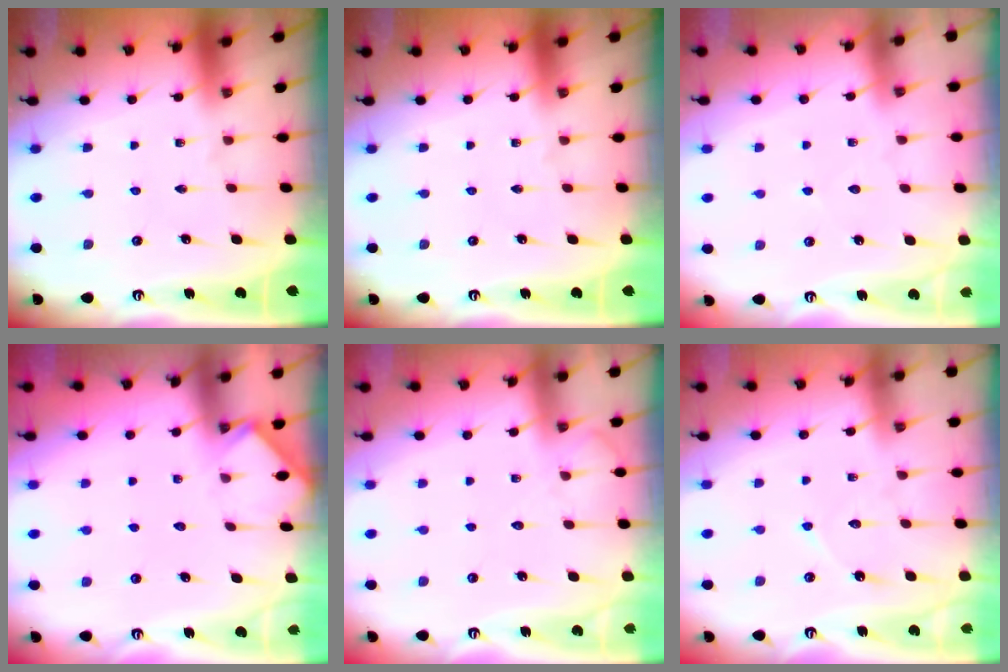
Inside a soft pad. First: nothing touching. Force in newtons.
{"total": 0.0}
{"total": 2.3, "press": 2.3, "slide": 0.3}
{"total": 4.7, "press": 4.6, "slide": 0.5}
{"total": 5.5, "press": 5.5, "slide": 0.6}
{"total": 4.9, "press": 4.9, "slide": 0.6}